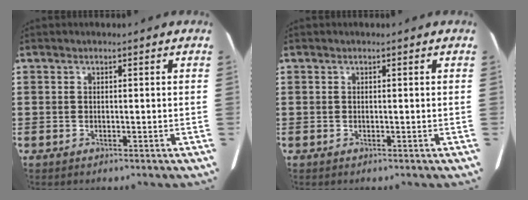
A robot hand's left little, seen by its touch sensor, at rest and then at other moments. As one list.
[{"total": 0.0}]